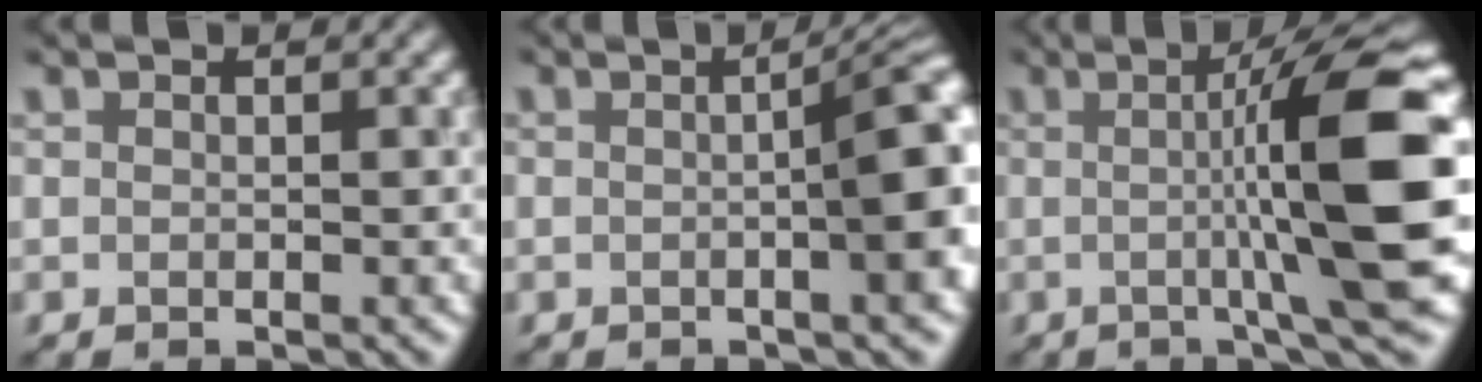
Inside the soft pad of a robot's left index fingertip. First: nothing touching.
{"total": 6.4, "force": [-0.2, 1.5, 6.2], "torque": [-0.060, 0.006, 0.002]}
{"total": 11.3, "force": [0.2, 1.7, 11.2], "torque": [-0.137, 0.002, 0.000]}